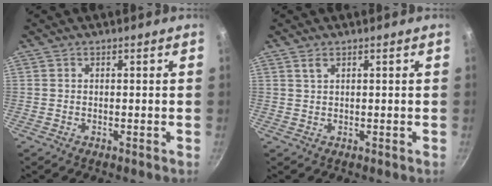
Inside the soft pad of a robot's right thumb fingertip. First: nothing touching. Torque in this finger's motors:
{"motor_torque": [0.90, 0.63, 0.15, -1.11, 0.01]}